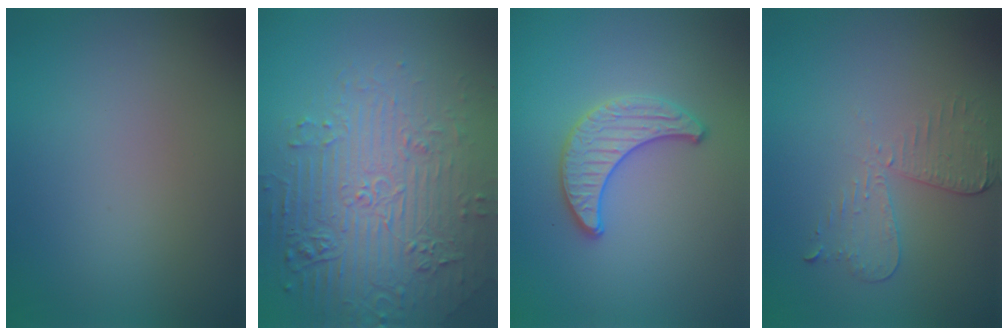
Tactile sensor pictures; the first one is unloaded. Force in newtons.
{"total": 7.2, "press": 5.4, "slide": 4.8}
{"total": 2.4, "press": 2.4, "slide": 0.1}
{"total": 3.0, "press": 2.6, "slide": 1.5}